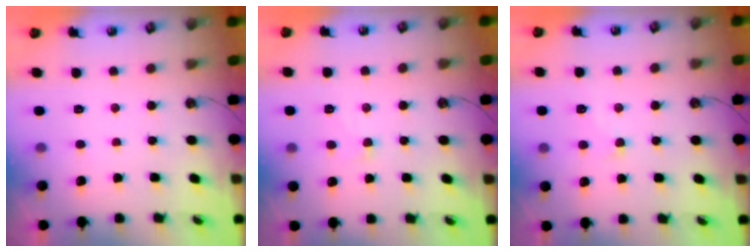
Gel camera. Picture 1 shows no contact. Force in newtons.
{"total": 0.9, "press": 0.8, "slide": 0.4}
{"total": 0.8, "press": 0.5, "slide": 0.6}